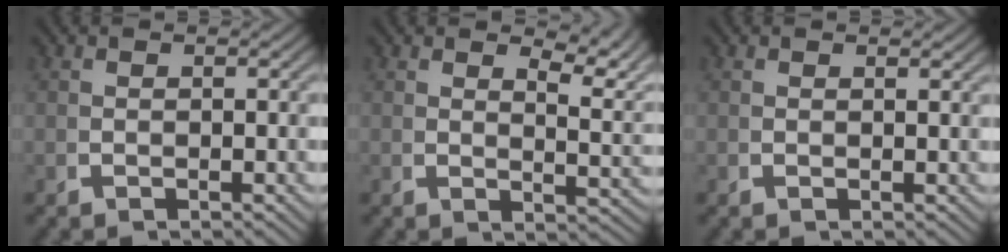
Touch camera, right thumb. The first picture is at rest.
{"total": 4.8, "force": [2.9, 1.5, 3.4], "torque": [-0.034, 0.000, 0.045]}
{"total": 0.7, "force": [0.6, 0.2, 0.2], "torque": [-0.002, -0.001, 0.009]}